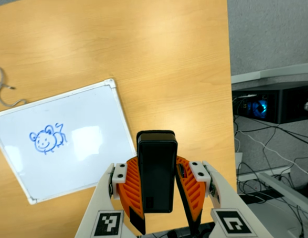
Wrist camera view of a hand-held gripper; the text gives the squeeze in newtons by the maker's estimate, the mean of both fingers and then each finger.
{"total": 9.0, "left": 7.1, "right": 10.8}